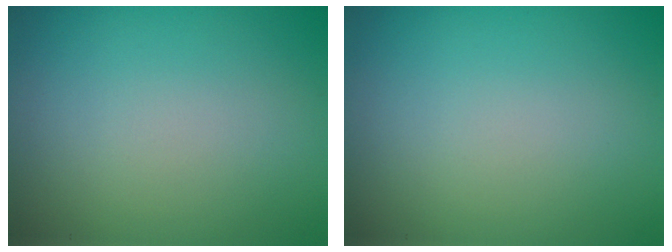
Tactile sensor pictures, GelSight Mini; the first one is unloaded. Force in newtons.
{"total": 0.0}